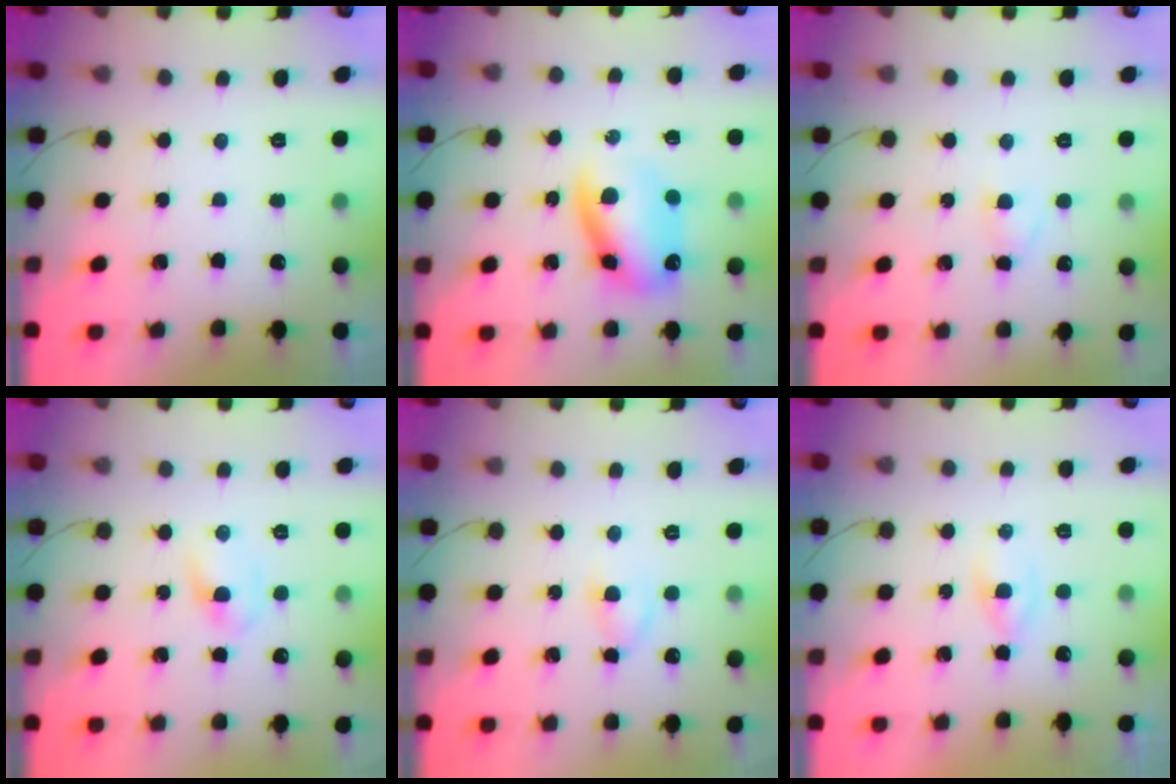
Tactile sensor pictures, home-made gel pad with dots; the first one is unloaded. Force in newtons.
{"total": 11.3, "press": 10.9, "slide": 3.3}
{"total": 2.3, "press": 2.1, "slide": 1.0}
{"total": 4.4, "press": 4.1, "slide": 1.5}
{"total": 3.5, "press": 3.2, "slide": 1.5}
{"total": 1.1, "press": 0.8, "slide": 0.7}